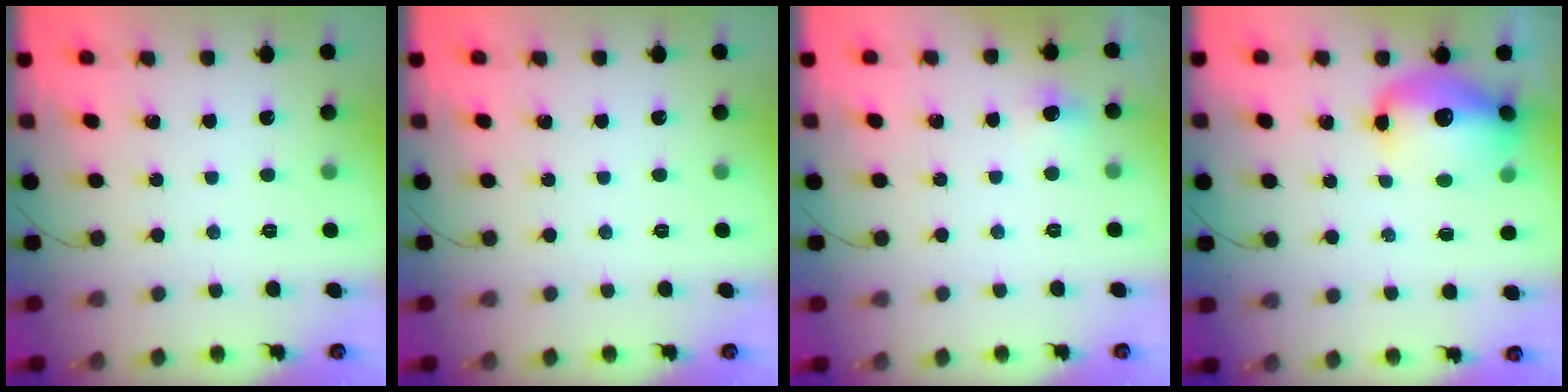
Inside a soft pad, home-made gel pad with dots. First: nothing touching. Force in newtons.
{"total": 0.0}
{"total": 8.0, "press": 4.2, "slide": 6.7}
{"total": 13.8, "press": 13.4, "slide": 3.1}